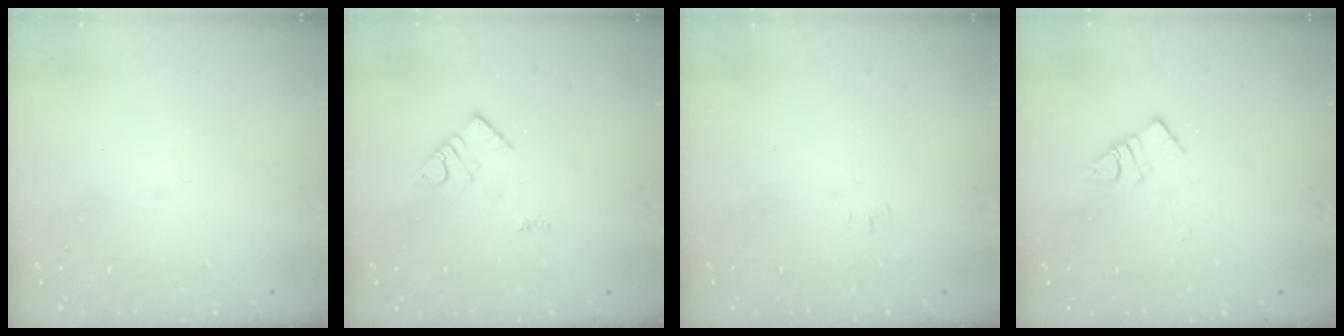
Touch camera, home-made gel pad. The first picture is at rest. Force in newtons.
{"total": 3.9, "press": 3.8, "slide": 0.4}
{"total": 4.3, "press": 4.2, "slide": 0.6}
{"total": 3.9, "press": 3.9, "slide": 0.5}